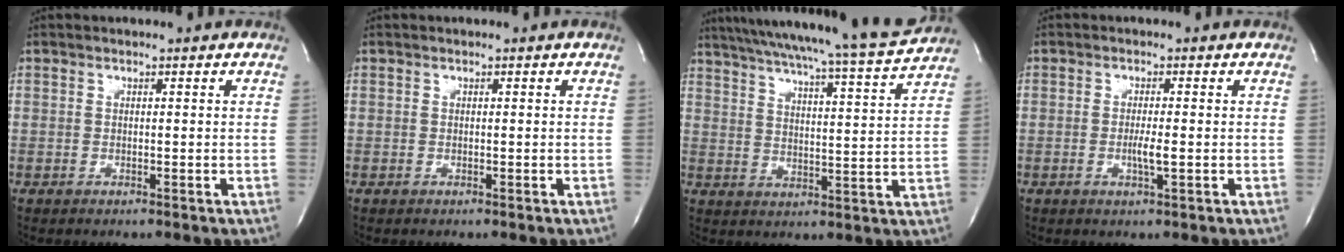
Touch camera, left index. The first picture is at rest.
{"total": 0.0}
{"total": 20.8, "force": [19.0, -0.9, 8.6], "torque": [-0.144, -0.037, 0.259]}
{"total": 2.3, "force": [-0.6, -0.1, 2.2], "torque": [-0.045, -0.008, -0.011]}